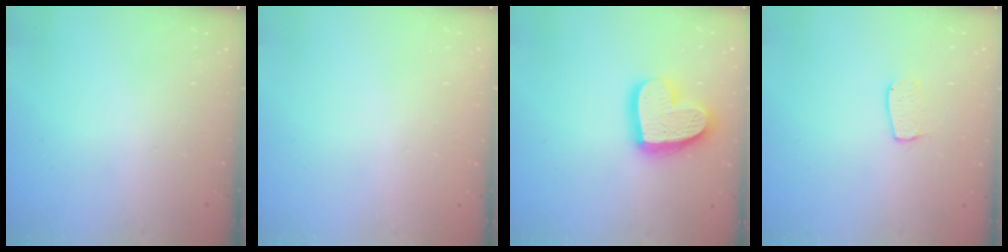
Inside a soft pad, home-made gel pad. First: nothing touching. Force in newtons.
{"total": 0.5, "press": 0.5, "slide": 0.1}
{"total": 18.0, "press": 17.9, "slide": 1.3}
{"total": 6.5, "press": 6.5, "slide": 0.5}